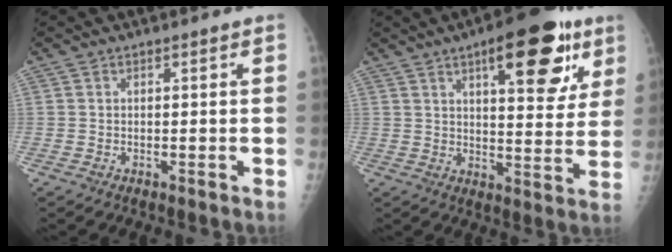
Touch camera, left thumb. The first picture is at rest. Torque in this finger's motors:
{"motor_torque": [3.14, 1.87, 1.37, -0.83, 0.30]}